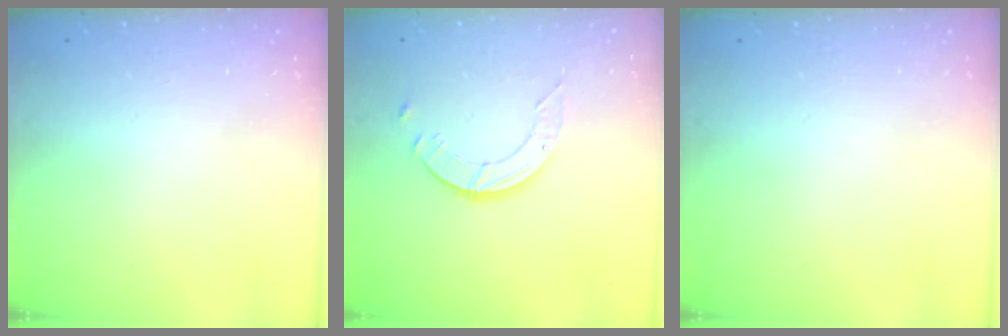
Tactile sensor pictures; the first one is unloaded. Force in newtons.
{"total": 3.6, "press": 3.6, "slide": 0.4}
{"total": 0.0}